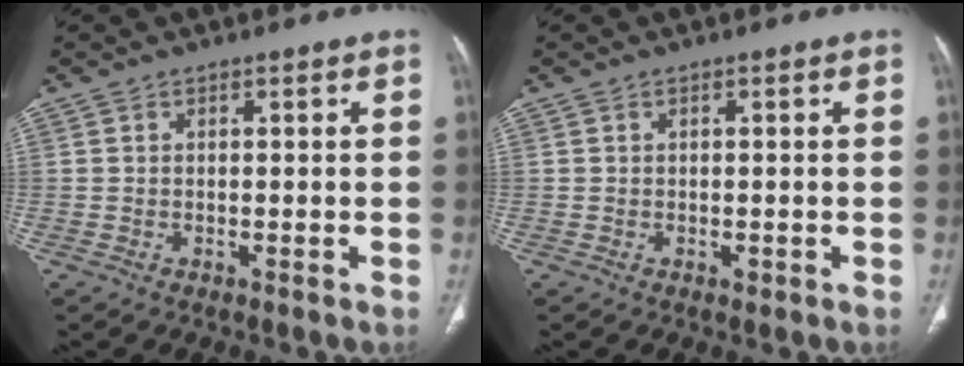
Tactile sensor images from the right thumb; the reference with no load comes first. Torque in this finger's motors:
{"motor_torque": [0.18, 0.60, -0.10, 0.20, -0.03]}